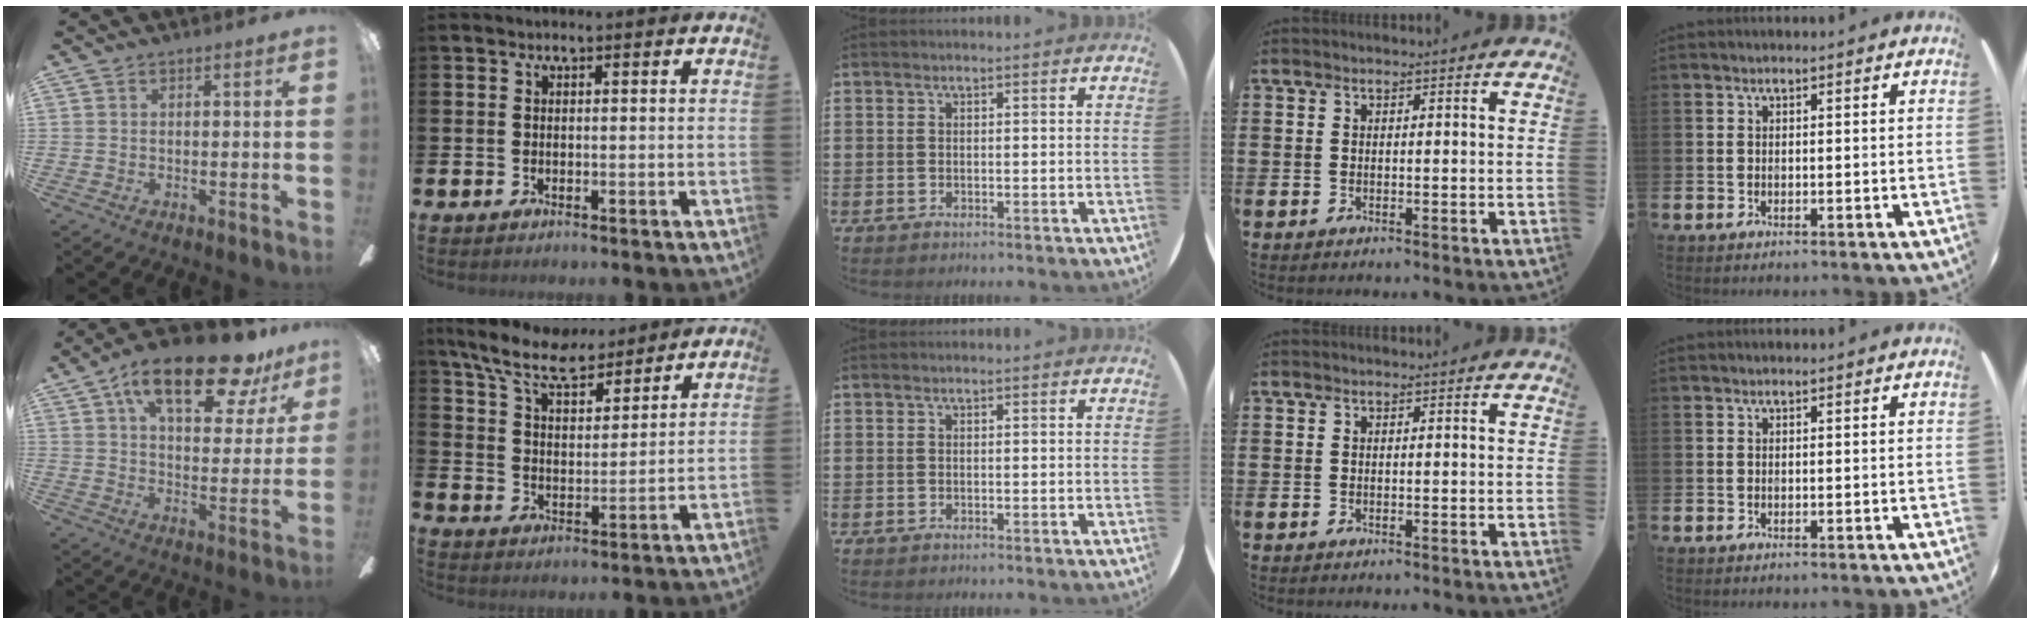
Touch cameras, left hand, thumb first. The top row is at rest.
{"thumb": {"total": 20.0, "force": [12.4, 7.8, 13.6], "torque": [-0.217, -0.055, 0.204]}, "index": {"total": 9.2, "force": [8.1, 2.4, 3.5], "torque": [-0.099, -0.040, 0.146]}}